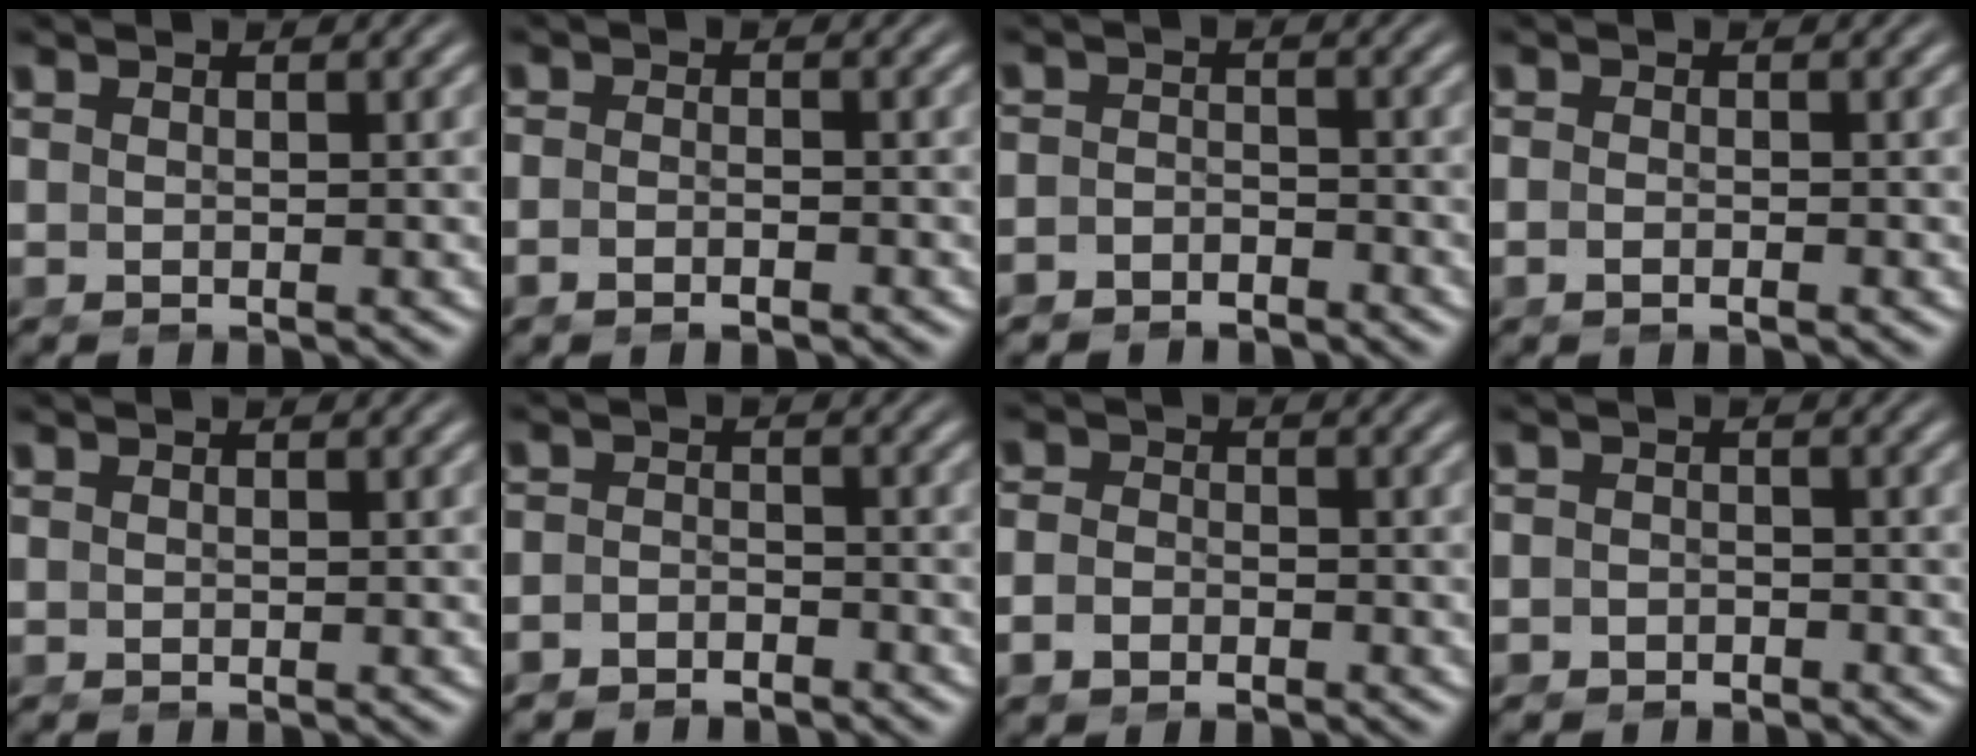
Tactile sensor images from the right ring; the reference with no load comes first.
{"total": 1.7, "force": [-1.5, 0.5, 0.7], "torque": [-0.019, -0.004, -0.026]}
{"total": 3.6, "force": [-3.2, 1.6, -0.1], "torque": [-0.003, -0.020, -0.050]}
{"total": 1.0, "force": [-0.8, 0.0, 0.6], "torque": [-0.014, -0.003, -0.015]}
{"total": 0.0}
{"total": 3.1, "force": [-2.8, 1.3, 0.1], "torque": [-0.007, -0.019, -0.042]}
{"total": 2.8, "force": [-1.6, 2.1, 1.1], "torque": [-0.029, -0.015, -0.025]}
{"total": 2.7, "force": [-2.1, 1.6, -0.2], "torque": [-0.006, -0.018, -0.030]}